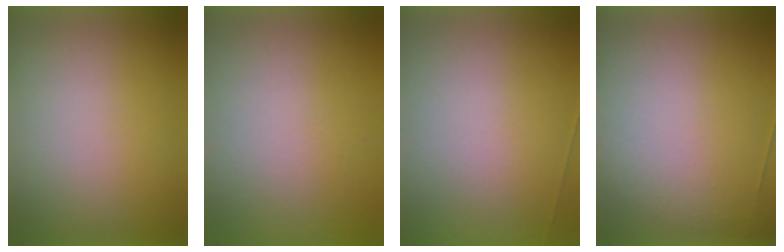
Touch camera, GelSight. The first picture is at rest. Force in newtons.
{"total": 8.5}
{"total": 5.7}
{"total": 2.6}